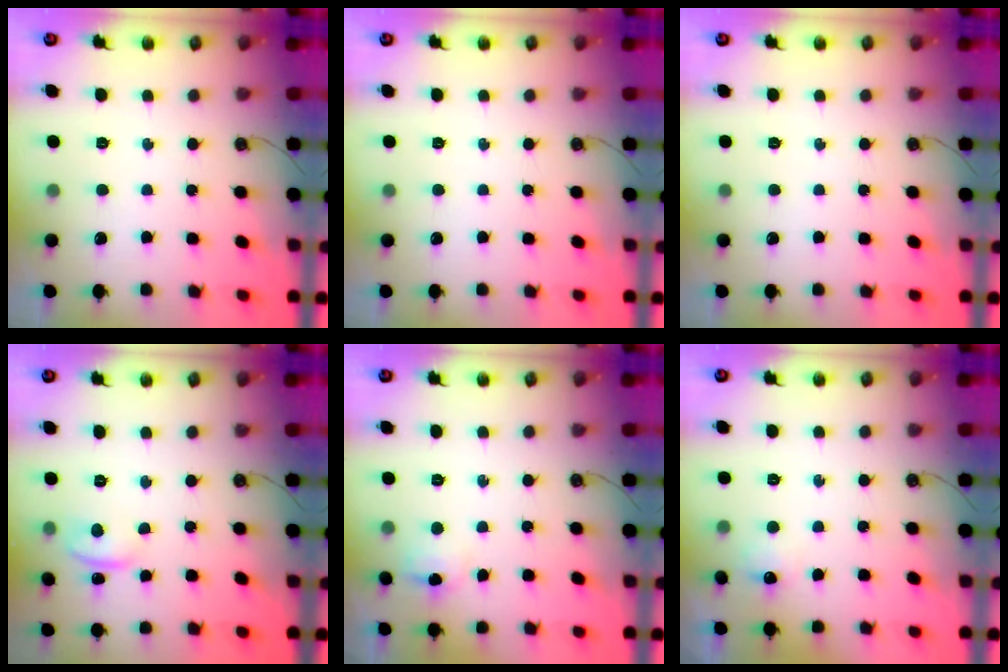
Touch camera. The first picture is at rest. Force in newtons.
{"total": 0.0}
{"total": 0.0}
{"total": 4.7, "press": 2.7, "slide": 3.9}
{"total": 3.9, "press": 3.7, "slide": 1.1}
{"total": 6.1, "press": 6.1, "slide": 0.9}